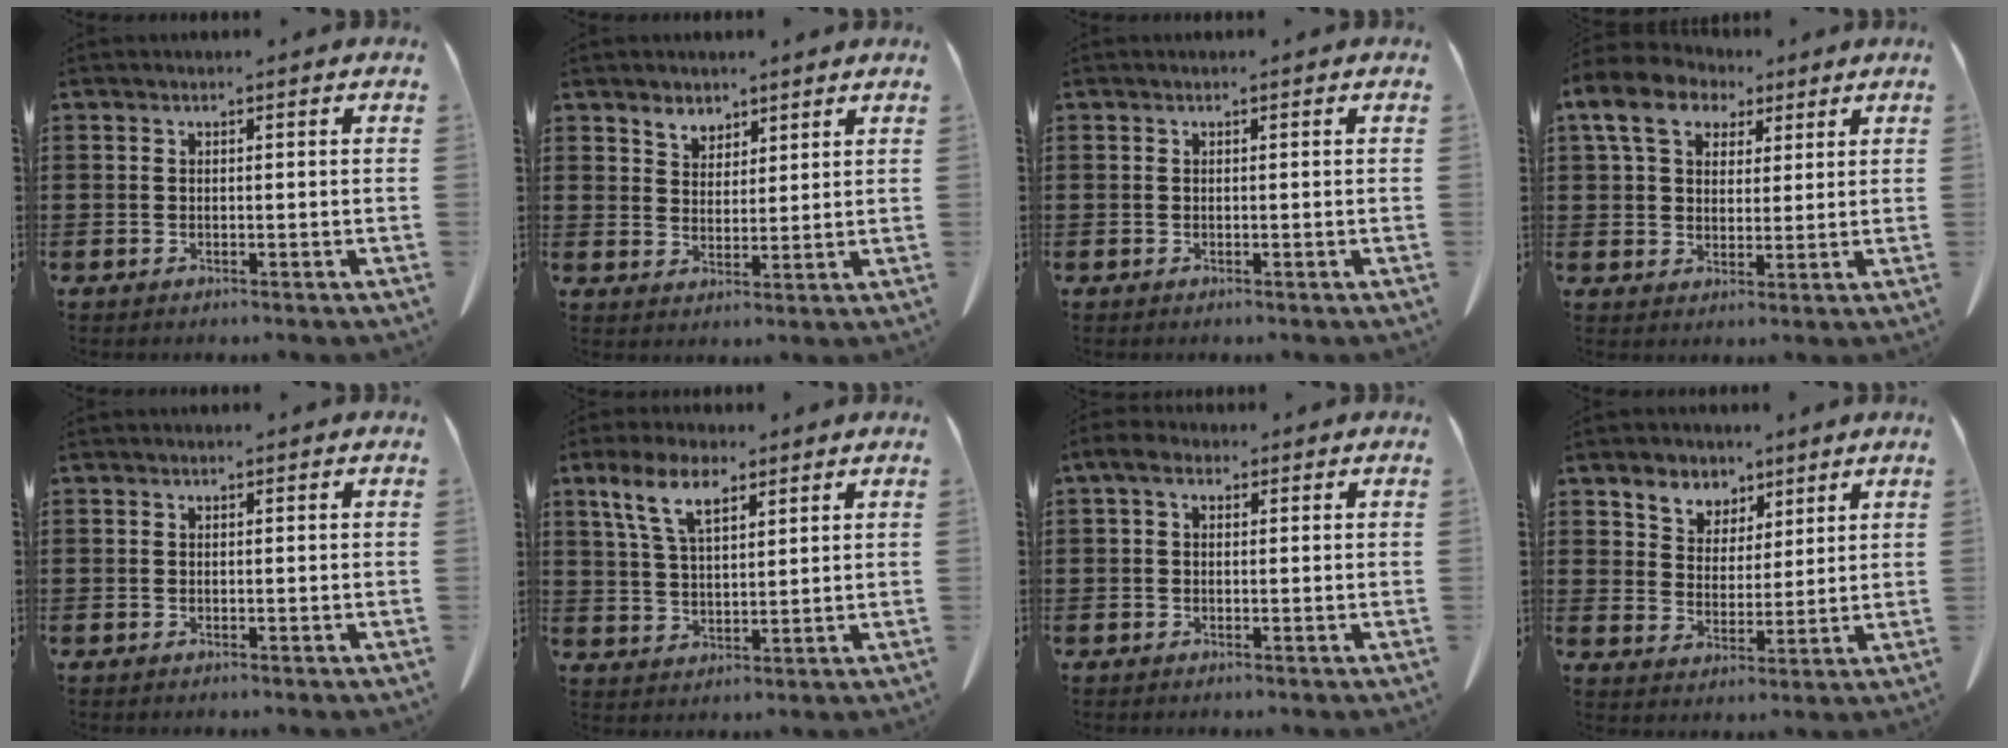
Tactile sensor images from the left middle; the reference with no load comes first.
{"total": 3.8, "force": [3.2, 2.0, 0.2], "torque": [-0.017, 0.001, 0.061]}
{"total": 0.0}
{"total": 8.6, "force": [4.8, 5.7, 4.3], "torque": [-0.116, 0.008, 0.087]}
{"total": 0.0}
{"total": 8.0, "force": [5.0, 3.5, 5.2], "torque": [-0.118, 0.008, 0.091]}
{"total": 3.2, "force": [0.7, 1.9, 2.4], "torque": [-0.058, 0.007, 0.009]}
{"total": 5.0, "force": [4.0, 3.1, -0.3], "torque": [-0.024, -0.011, 0.072]}